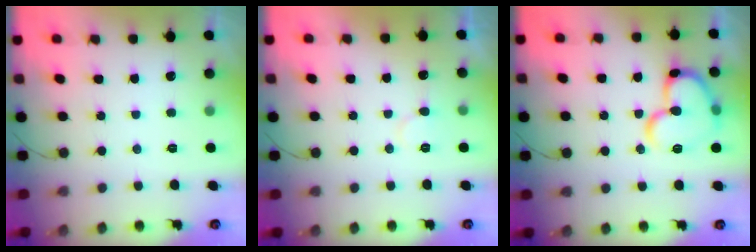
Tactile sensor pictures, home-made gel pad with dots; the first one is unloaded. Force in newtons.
{"total": 5.9, "press": 5.9, "slide": 0.7}
{"total": 17.1, "press": 17.0, "slide": 1.6}